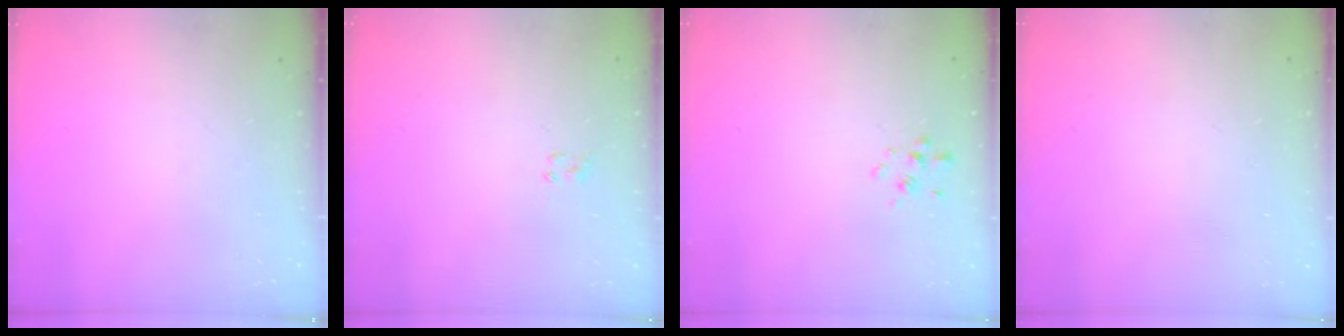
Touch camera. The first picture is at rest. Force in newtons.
{"total": 2.2, "press": 2.1, "slide": 0.7}
{"total": 2.1, "press": 2.0, "slide": 0.9}
{"total": 1.7, "press": 1.7, "slide": 0.2}